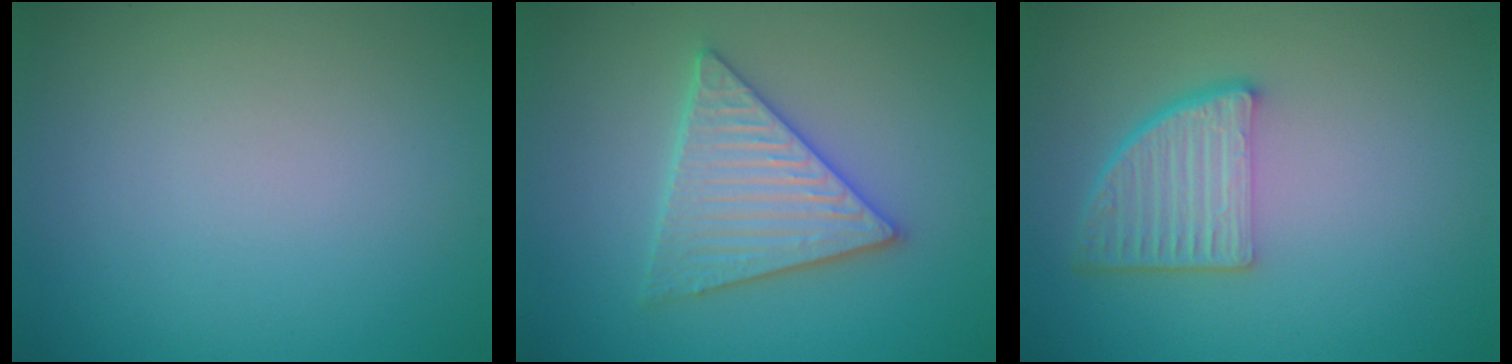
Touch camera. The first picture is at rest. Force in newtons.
{"total": 5.3, "press": 5.3, "slide": 0.5}
{"total": 5.1, "press": 3.8, "slide": 3.5}